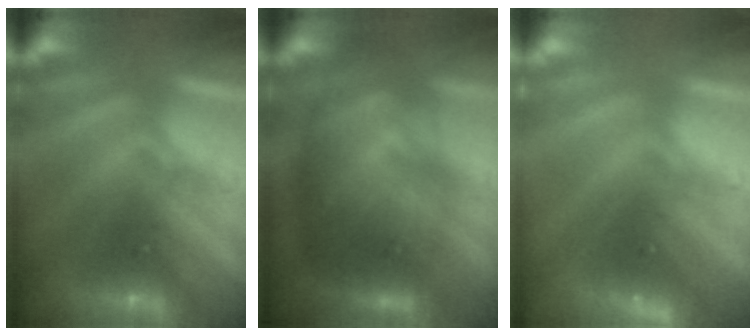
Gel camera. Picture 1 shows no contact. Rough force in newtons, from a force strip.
{"total": 7.6}
{"total": 2.3}